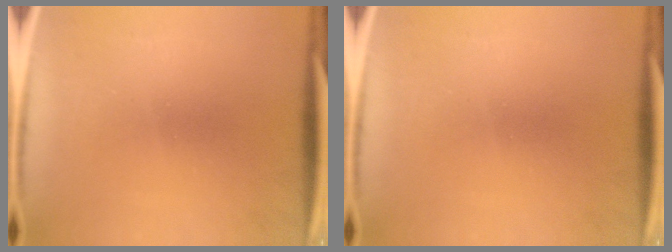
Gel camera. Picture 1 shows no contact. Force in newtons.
{"total": 0.0}